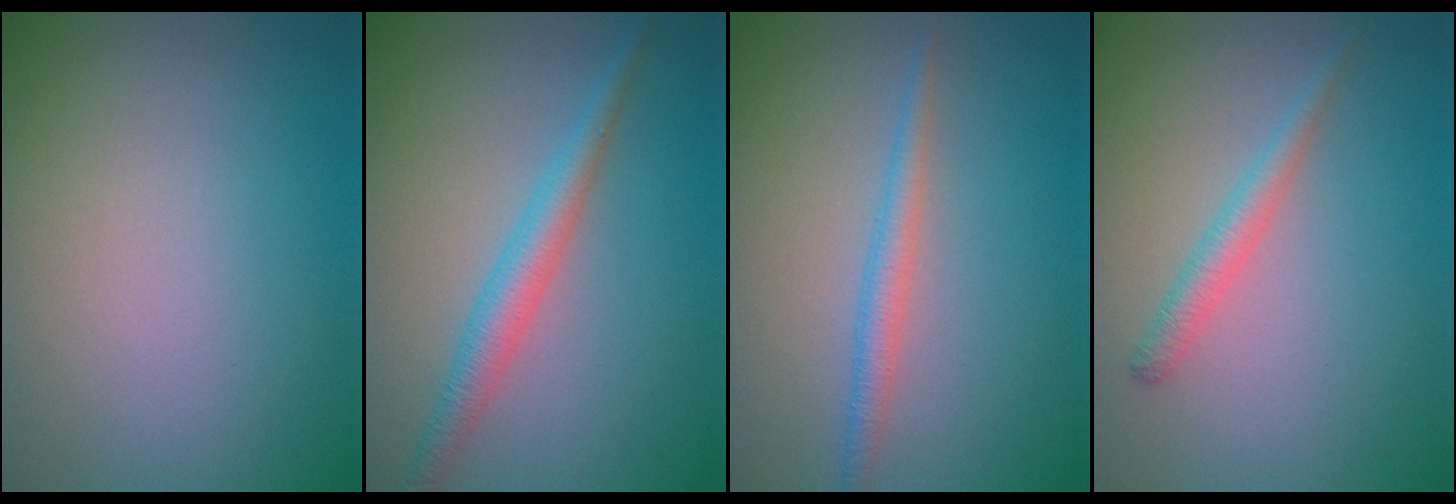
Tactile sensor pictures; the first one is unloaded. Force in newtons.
{"total": 2.9, "press": 2.9, "slide": 0.1}
{"total": 1.8, "press": 1.8, "slide": 0.1}
{"total": 1.7, "press": 1.7, "slide": 0.1}